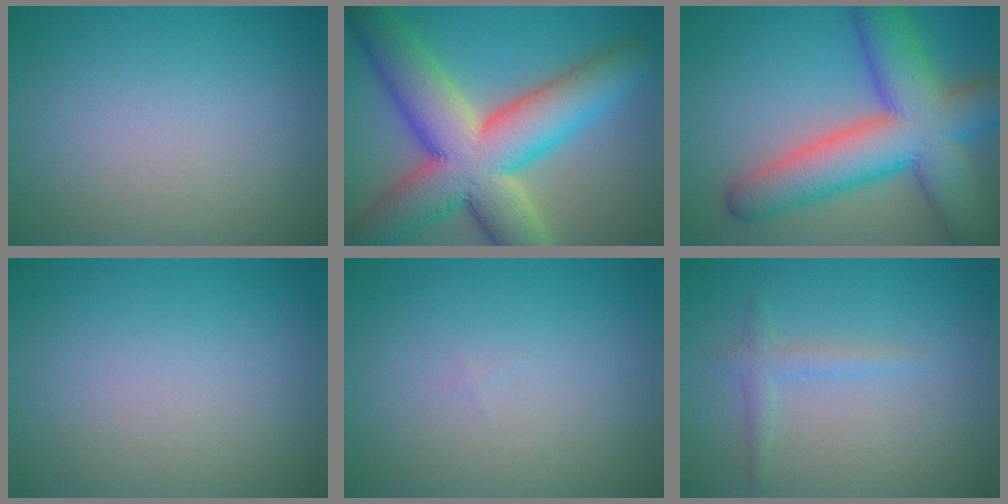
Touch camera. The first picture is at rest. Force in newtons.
{"total": 13.9, "press": 13.8, "slide": 0.8}
{"total": 11.9, "press": 11.9, "slide": 0.6}
{"total": 0.0}
{"total": 0.0}
{"total": 1.5, "press": 1.4, "slide": 0.1}